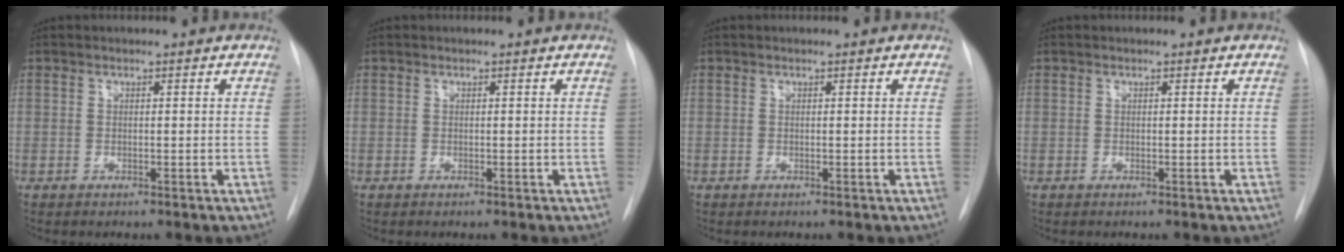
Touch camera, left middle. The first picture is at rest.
{"total": 0.0}
{"total": 0.0}
{"total": 0.0}